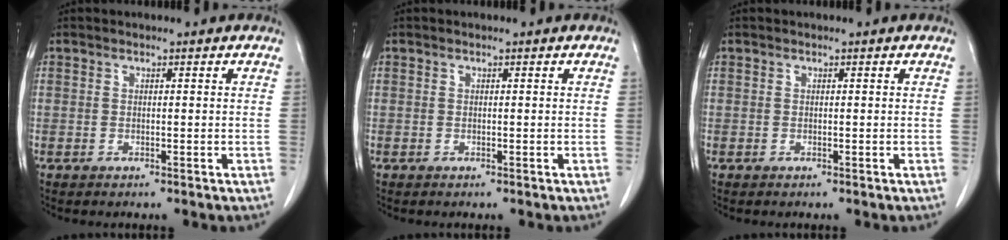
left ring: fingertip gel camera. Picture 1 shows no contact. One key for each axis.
{"total": 0.0}
{"total": 0.0}